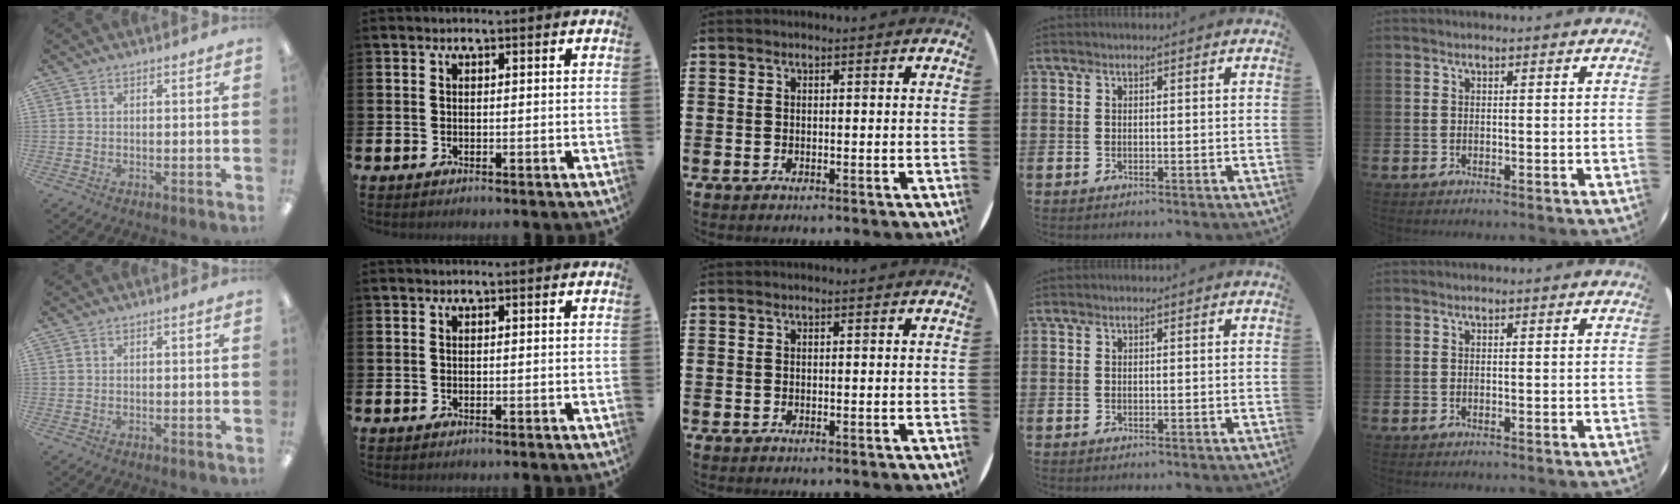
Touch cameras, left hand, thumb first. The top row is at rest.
{}